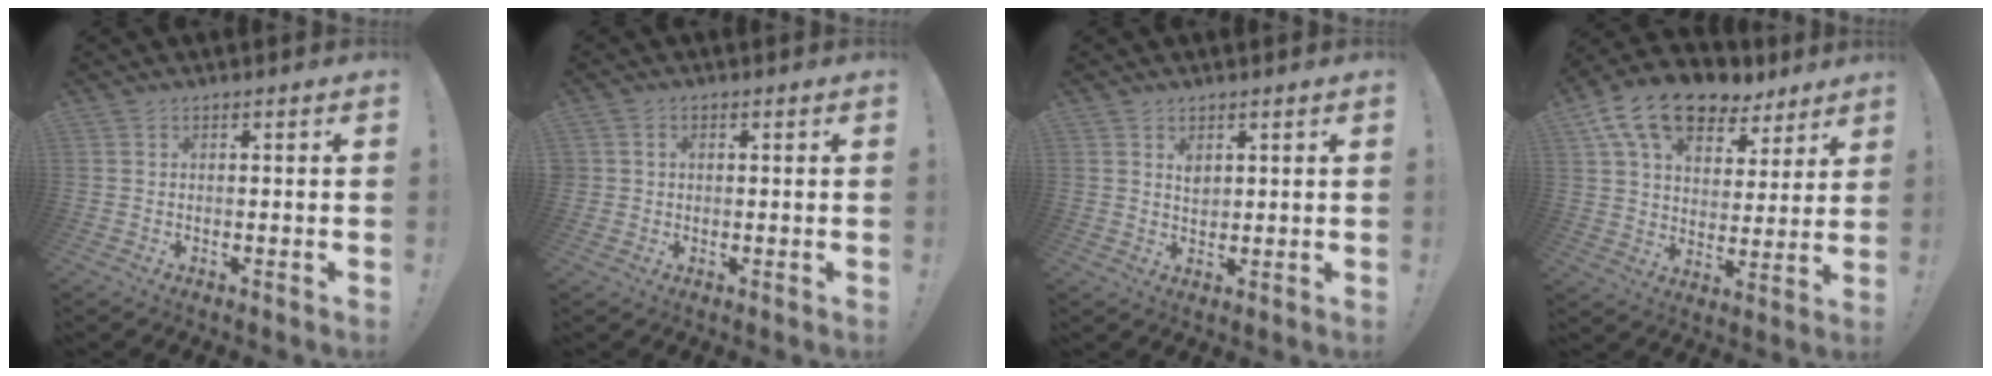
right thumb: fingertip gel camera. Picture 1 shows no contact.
{"total": 1.5, "force": [0.1, 1.4, 0.4], "torque": [-0.005, 0.002, 0.001]}
{"total": 2.7, "force": [1.6, 1.8, 1.1], "torque": [-0.009, -0.011, 0.027]}
{"total": 16.3, "force": [10.5, 9.4, 8.3], "torque": [-0.142, -0.061, 0.191]}